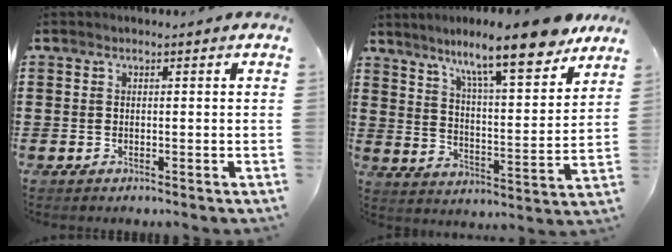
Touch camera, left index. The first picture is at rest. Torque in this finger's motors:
{"motor_torque": [2.14, 0.00, 0.56, 0.21]}